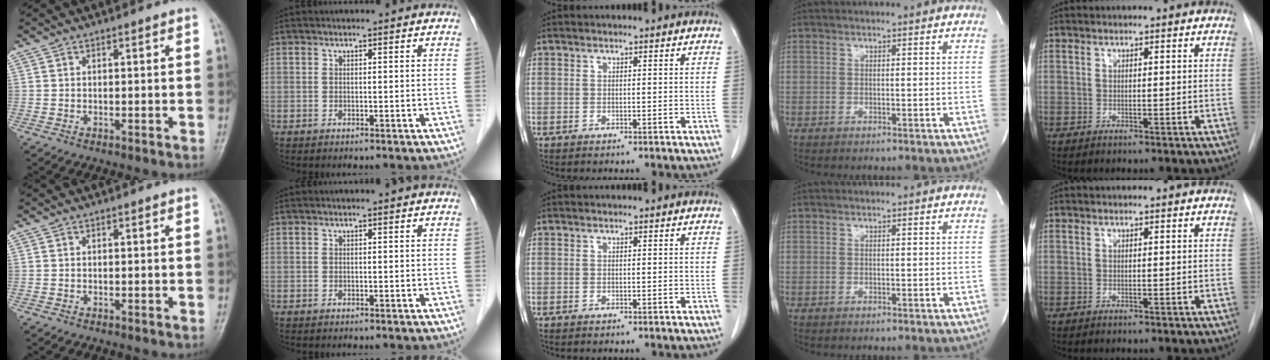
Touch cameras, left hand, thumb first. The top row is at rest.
{}